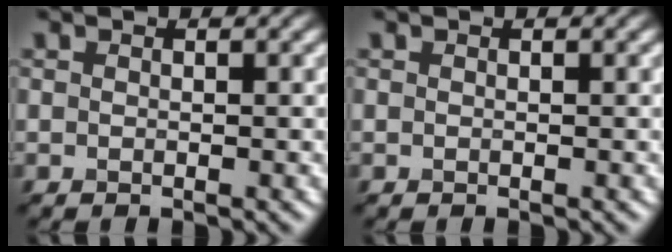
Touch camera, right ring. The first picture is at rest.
{"total": 0.0}